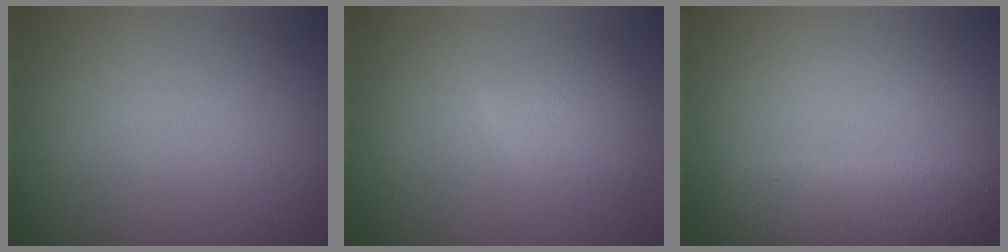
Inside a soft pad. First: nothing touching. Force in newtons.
{"total": 2.4, "press": 2.4, "slide": 0.1}
{"total": 4.2, "press": 4.1, "slide": 0.2}